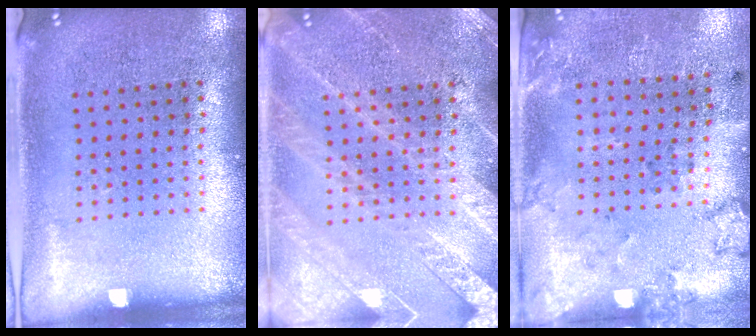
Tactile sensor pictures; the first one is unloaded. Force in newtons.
{"total": 4.0, "press": 4.0, "slide": 0.5}
{"total": 2.0, "press": 1.4, "slide": 1.5}